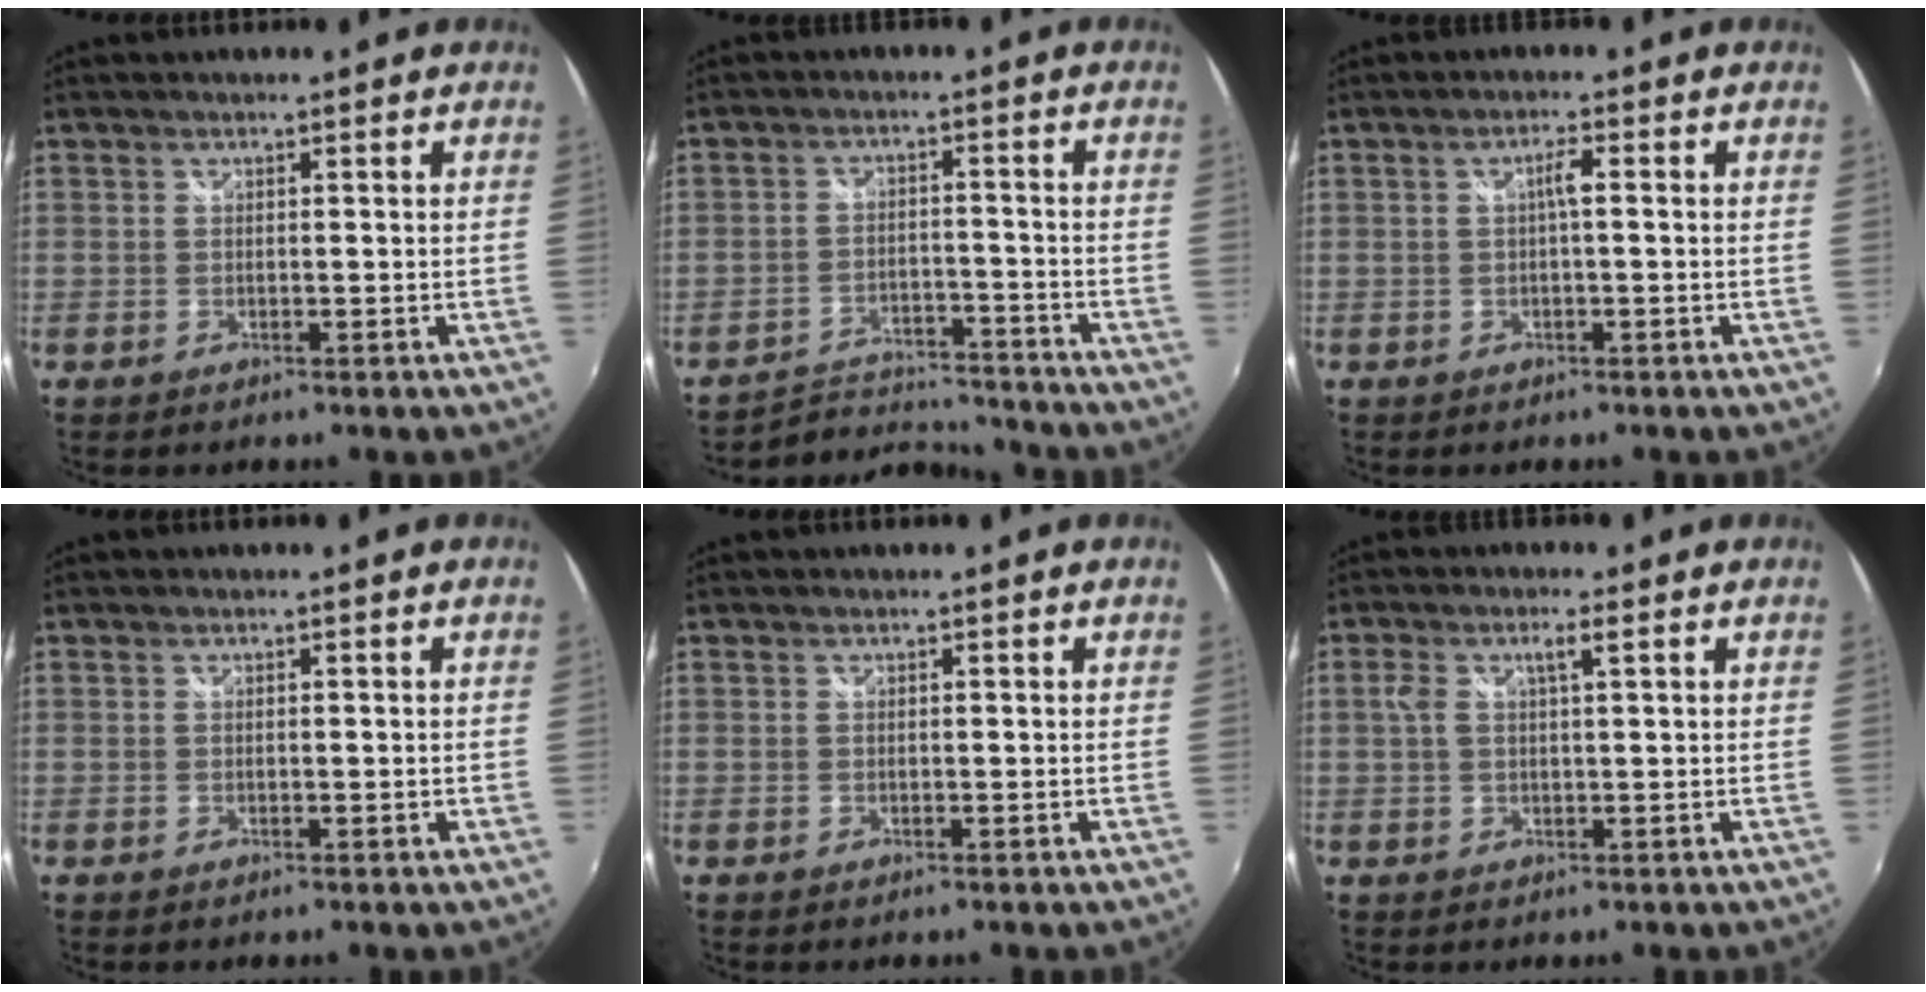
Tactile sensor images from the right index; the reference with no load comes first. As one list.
[{"total": 9.3, "force": [-9.1, 1.8, 0.7], "torque": [-0.036, 0.014, -0.140]}, {"total": 2.2, "force": [0.0, 0.1, 2.2], "torque": [-0.041, 0.006, -0.001]}, {"total": 0.7, "force": [-0.2, 0.3, 0.5], "torque": [-0.006, 0.001, -0.002]}, {"total": 0.0}, {"total": 3.5, "force": [1.0, 0.8, 3.3], "torque": [-0.064, 0.005, 0.021]}]